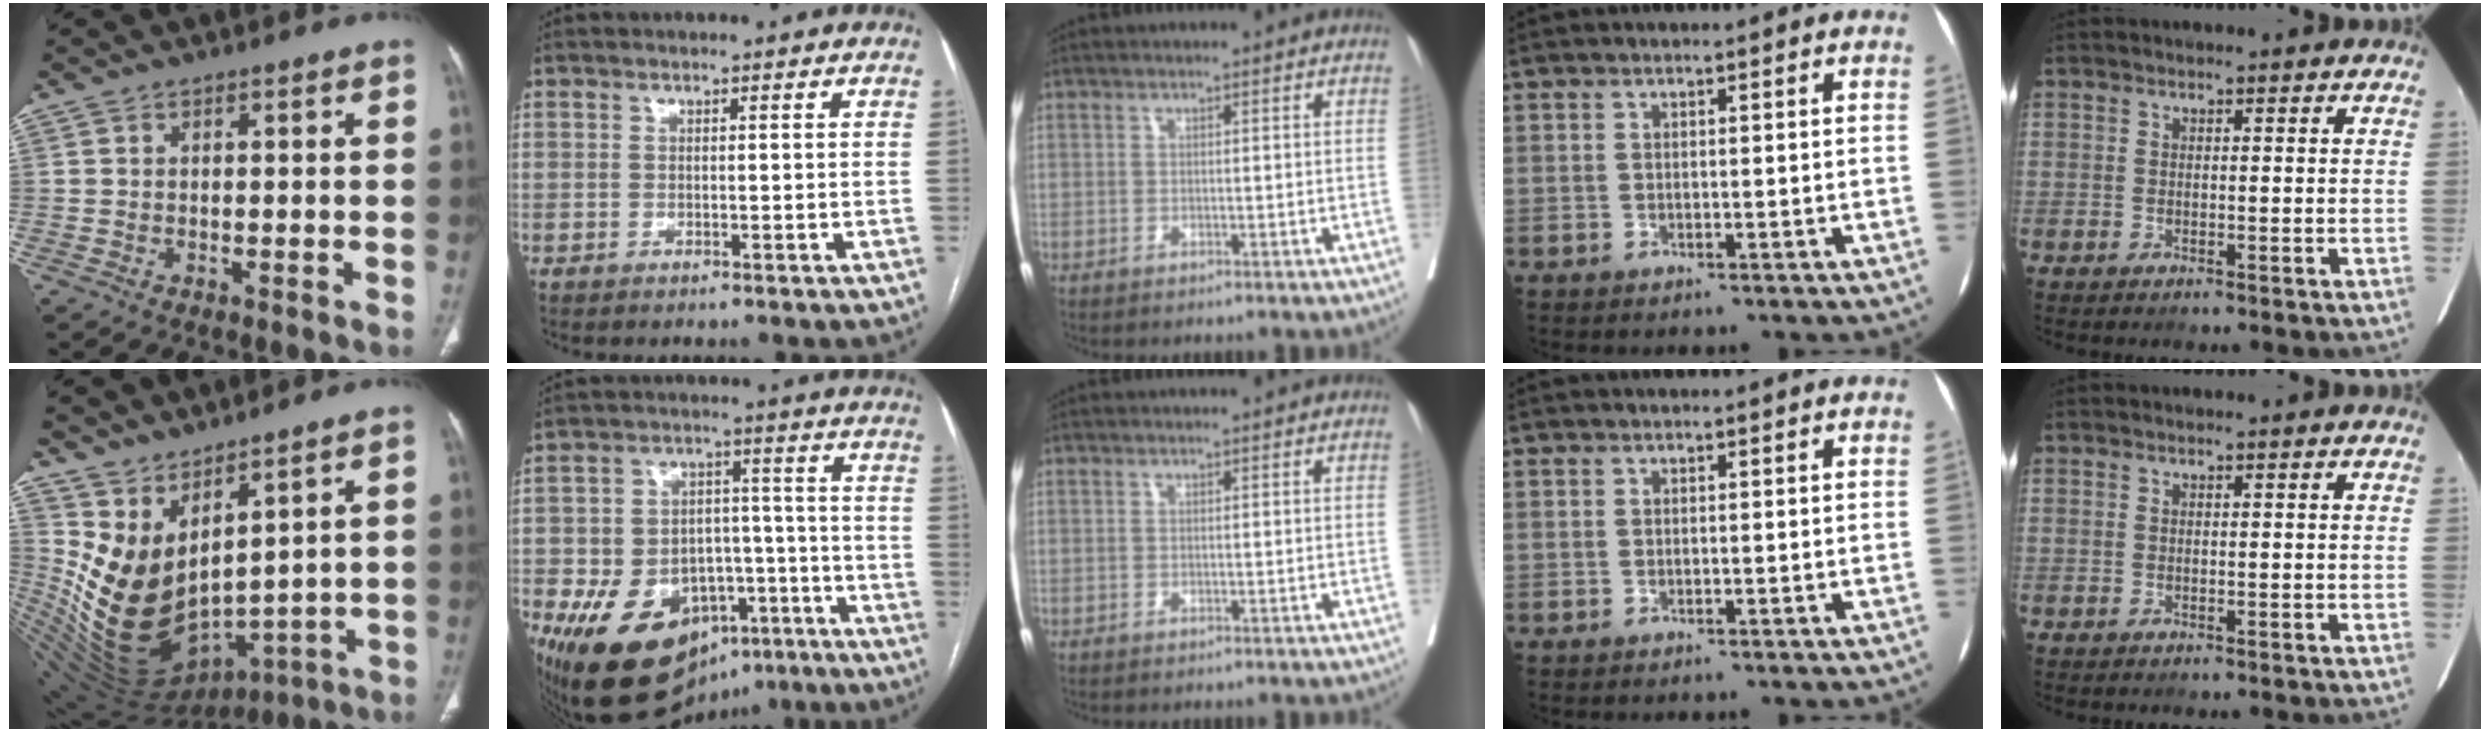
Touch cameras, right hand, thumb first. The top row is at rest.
{"thumb": {"total": 14.6, "force": [6.7, 7.1, 10.9], "torque": [-0.166, -0.067, 0.164]}, "index": {"total": 18.4, "force": [-10.5, 12.1, 9.1], "torque": [-0.144, 0.049, -0.153]}}